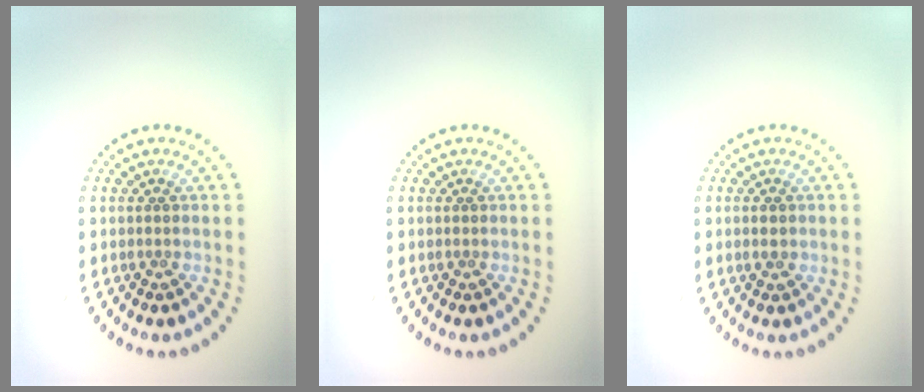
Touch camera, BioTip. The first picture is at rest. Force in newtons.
{"total": 0.0}
{"total": 1.5, "press": 1.4, "slide": 0.2}